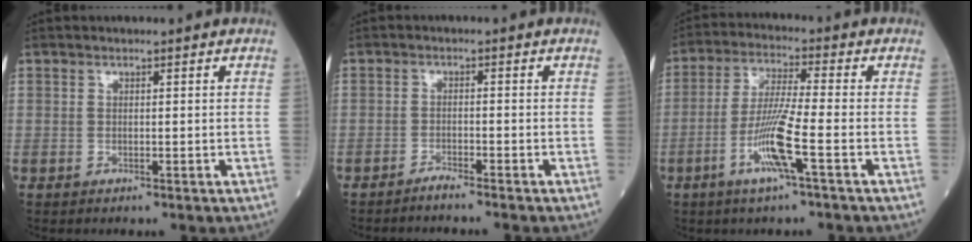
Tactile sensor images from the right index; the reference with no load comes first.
{"total": 2.2, "force": [-2.1, -0.5, 0.6], "torque": [-0.010, 0.000, -0.036]}
{"total": 8.7, "force": [-3.4, -0.4, 8.0], "torque": [-0.159, -0.007, -0.071]}